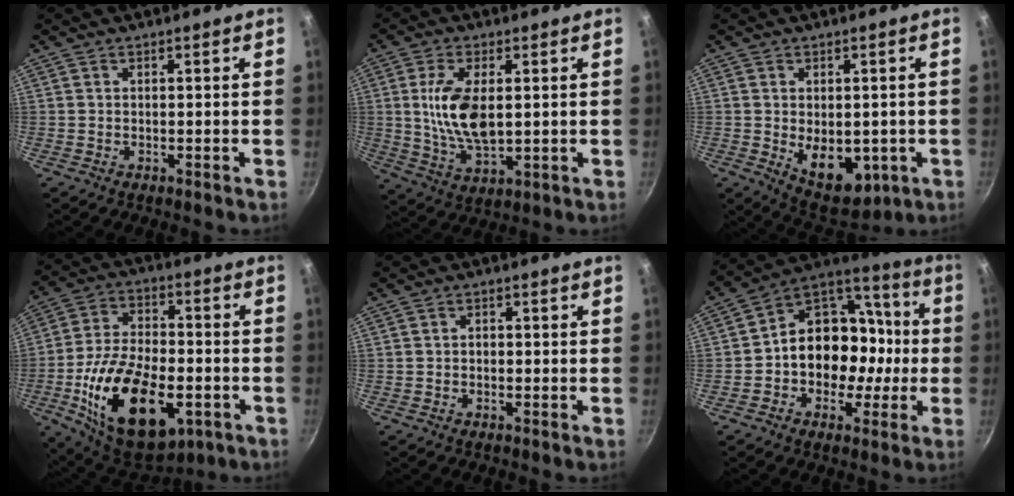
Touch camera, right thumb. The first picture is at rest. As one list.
[{"total": 11.6, "force": [1.4, 5.7, 10.0], "torque": [-0.188, -0.008, 0.032]}, {"total": 10.8, "force": [-1.8, 6.8, 8.2], "torque": [-0.086, -0.014, -0.005]}, {"total": 24.4, "force": [-7.4, 13.2, 19.1], "torque": [-0.321, 0.019, -0.113]}, {"total": 1.1, "force": [-0.3, 0.9, 0.6], "torque": [-0.008, 0.005, -0.006]}, {"total": 16.8, "force": [-2.4, 13.5, 9.6], "torque": [-0.098, 0.060, -0.048]}]